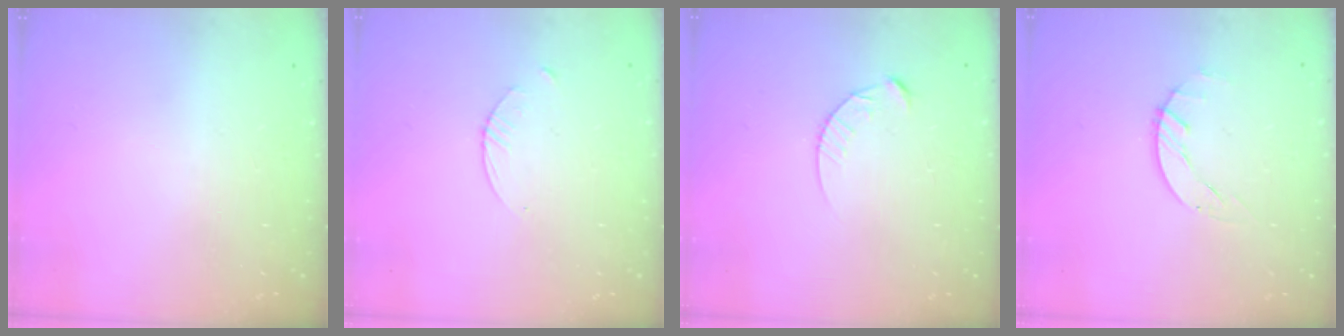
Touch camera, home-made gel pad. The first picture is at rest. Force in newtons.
{"total": 1.5, "press": 1.5, "slide": 0.2}
{"total": 4.3, "press": 4.3, "slide": 0.4}
{"total": 1.5, "press": 1.4, "slide": 0.3}